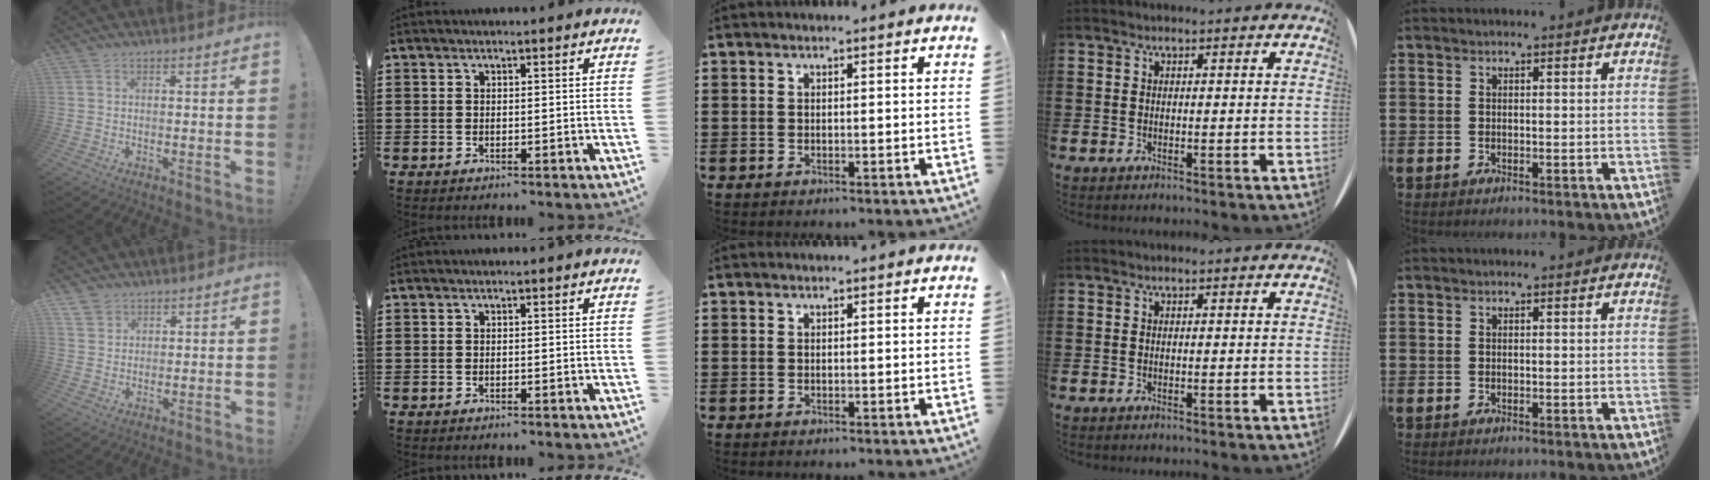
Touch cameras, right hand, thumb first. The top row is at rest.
{"thumb": {"total": 3.6, "force": [2.7, 2.3, 0.6], "torque": [-0.011, -0.013, 0.051]}}